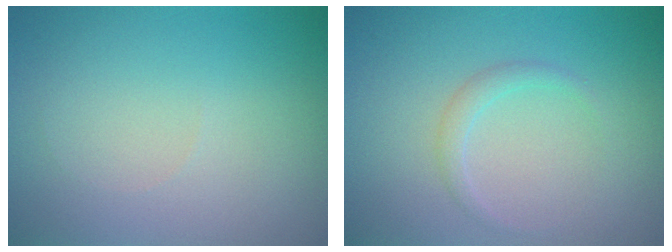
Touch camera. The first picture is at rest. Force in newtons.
{"total": 1.2, "press": 1.1, "slide": 0.2}